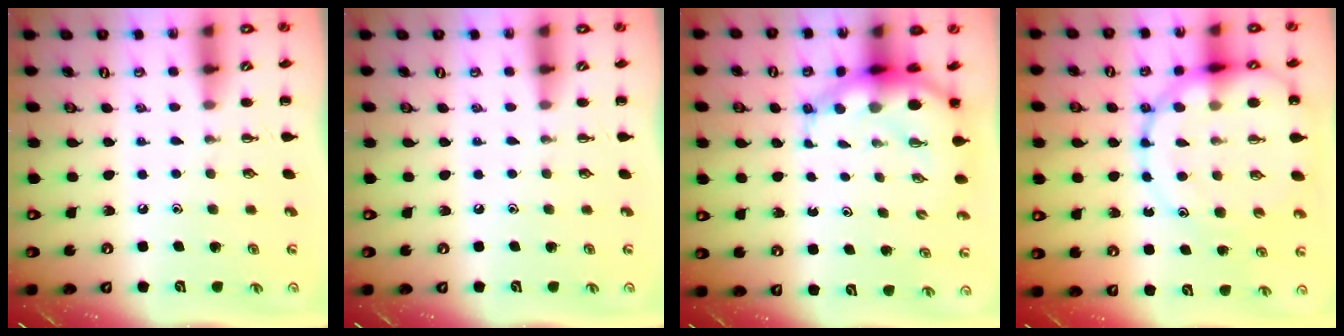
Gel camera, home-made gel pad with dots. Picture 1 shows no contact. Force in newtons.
{"total": 0.0}
{"total": 6.8, "press": 6.6, "slide": 1.7}
{"total": 19.4, "press": 19.2, "slide": 3.0}